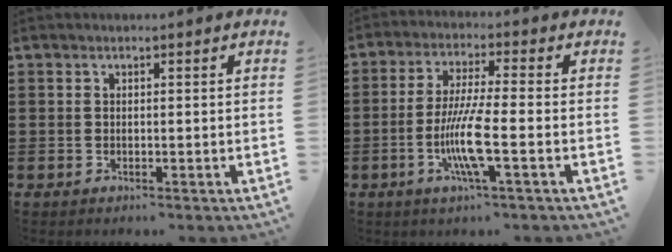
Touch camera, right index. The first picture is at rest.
{"total": 8.7, "force": [-2.6, 0.9, 8.2], "torque": [-0.176, -0.020, -0.055]}